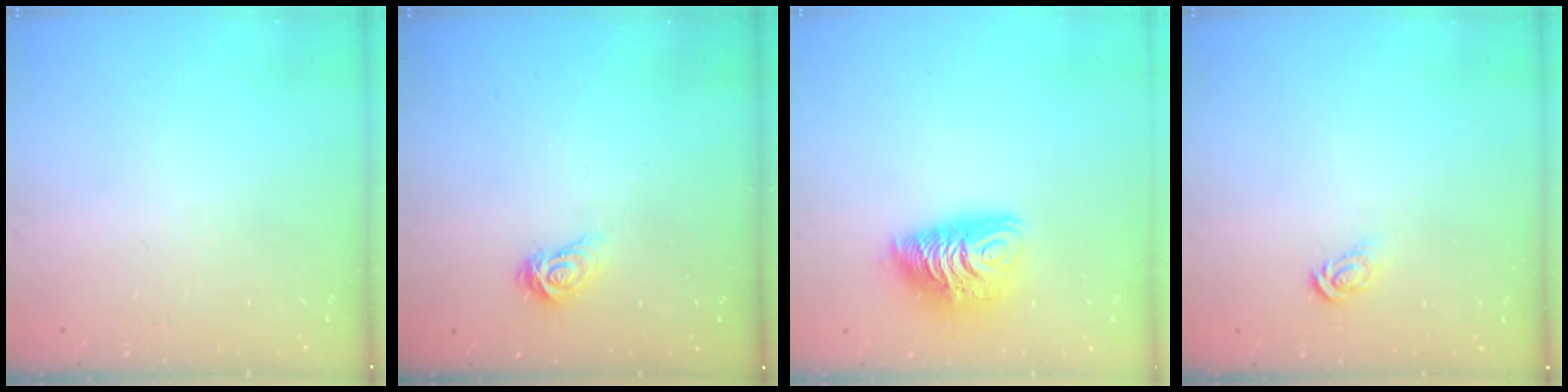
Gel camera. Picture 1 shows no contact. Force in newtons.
{"total": 3.9, "press": 3.9, "slide": 0.4}
{"total": 10.4, "press": 10.4, "slide": 0.9}
{"total": 4.5, "press": 4.5, "slide": 0.2}